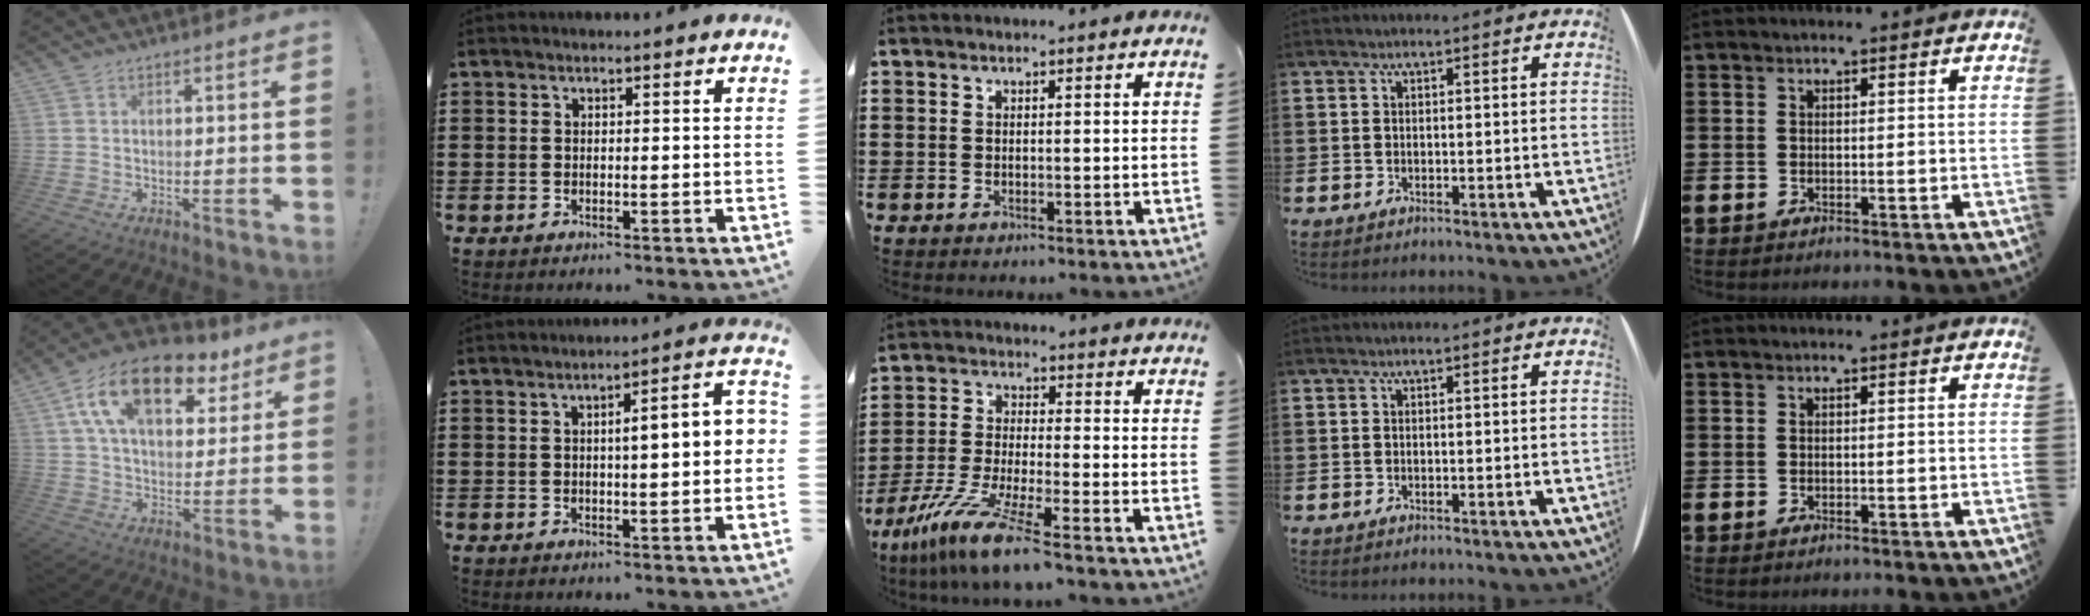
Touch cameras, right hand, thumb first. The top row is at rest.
{"thumb": {"total": 19.2, "force": [10.1, 9.9, 13.0], "torque": [-0.218, -0.041, 0.176]}, "index": {"total": 4.3, "force": [0.0, 0.5, 4.3], "torque": [-0.069, -0.001, -0.006]}, "middle": {"total": 9.2, "force": [-7.2, 0.2, 5.8], "torque": [-0.129, -0.012, -0.143]}}